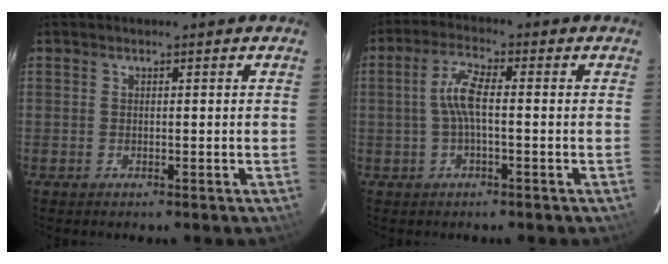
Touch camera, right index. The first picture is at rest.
{"total": 5.2, "force": [-0.4, 1.2, 5.1], "torque": [-0.109, 0.011, -0.008]}